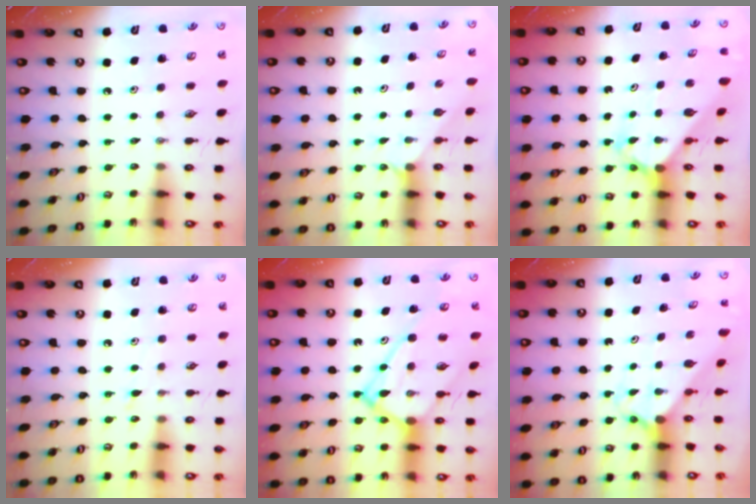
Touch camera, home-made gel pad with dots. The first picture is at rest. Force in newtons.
{"total": 1.8, "press": 1.8, "slide": 0.2}
{"total": 2.5, "press": 2.5, "slide": 0.2}
{"total": 4.0, "press": 4.0, "slide": 0.5}
{"total": 15.9, "press": 15.8, "slide": 1.4}
{"total": 1.7, "press": 1.7, "slide": 0.1}